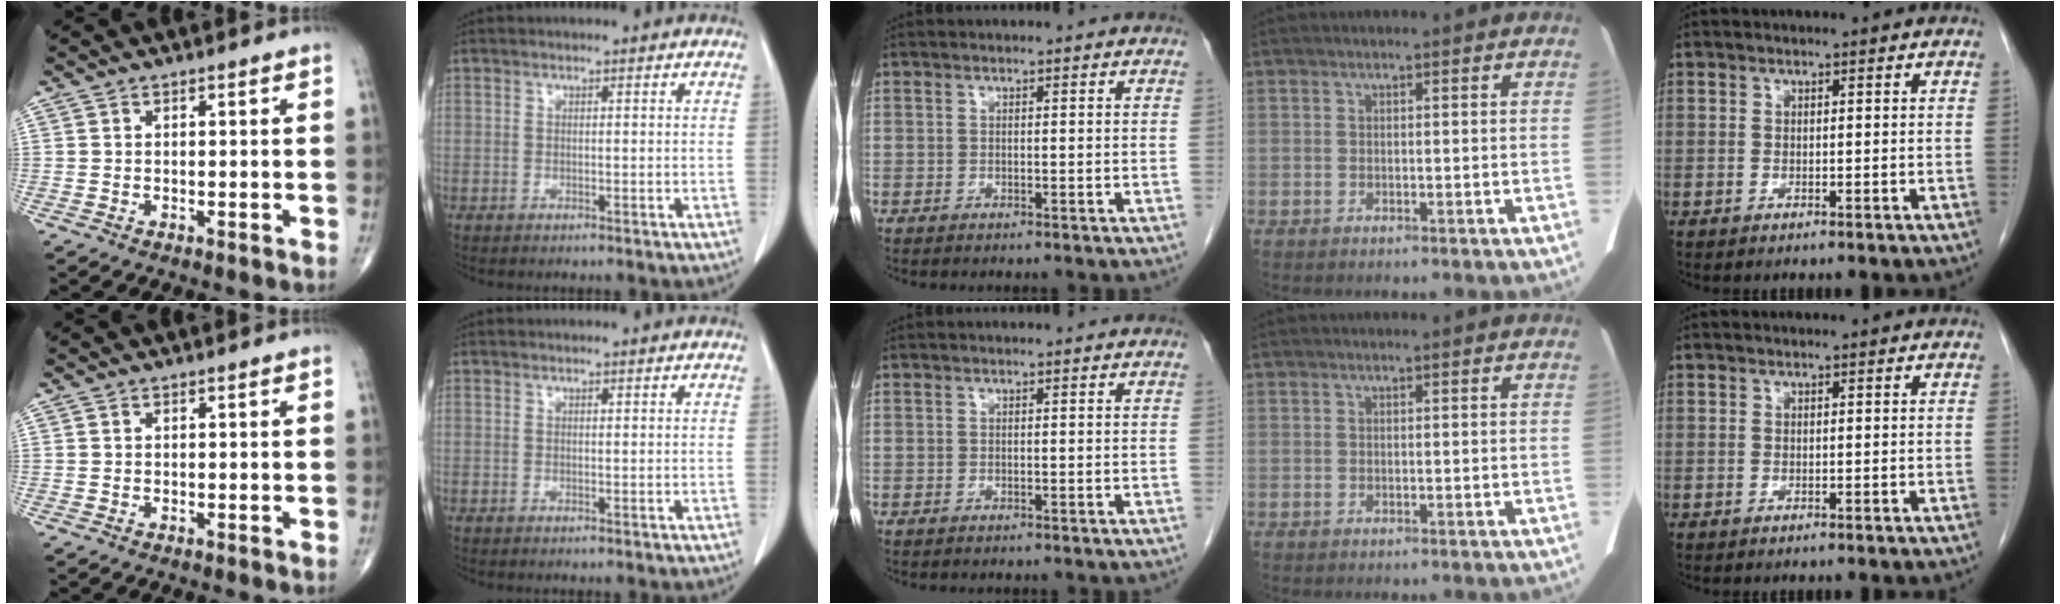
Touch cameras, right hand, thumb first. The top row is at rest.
{}